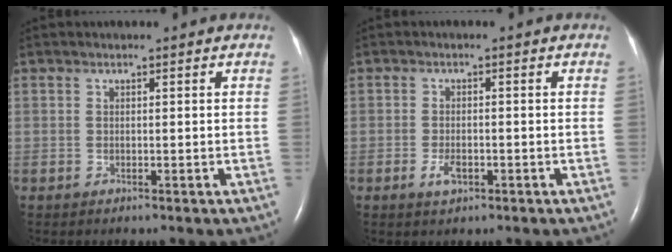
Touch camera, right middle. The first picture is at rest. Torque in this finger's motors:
{"motor_torque": [0.02, 0.02, 0.01, 0.02]}